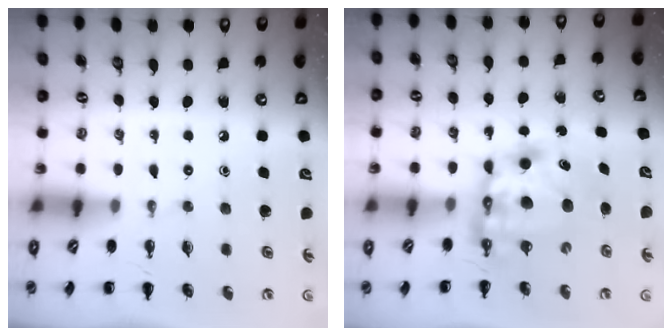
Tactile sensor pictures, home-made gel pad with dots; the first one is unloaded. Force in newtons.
{"total": 8.5, "press": 8.2, "slide": 2.2}